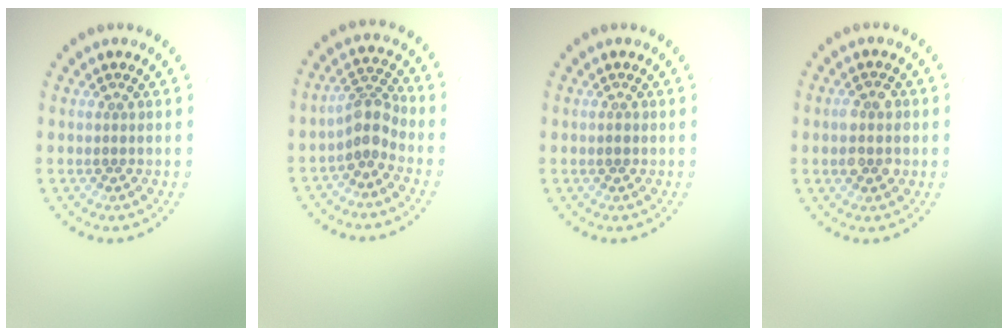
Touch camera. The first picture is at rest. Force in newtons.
{"total": 2.7, "press": 2.0, "slide": 1.8}
{"total": 0.8, "press": 0.8, "slide": 0.1}
{"total": 2.9, "press": 2.9, "slide": 0.3}